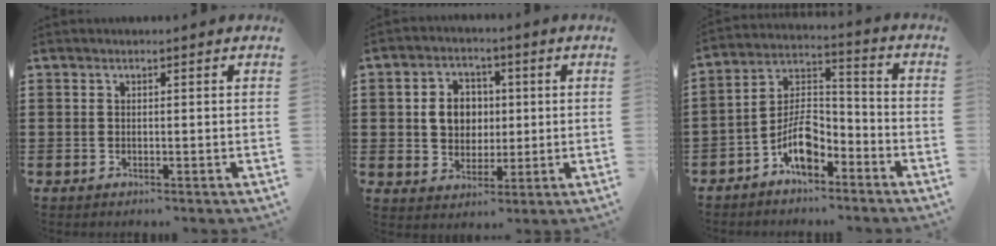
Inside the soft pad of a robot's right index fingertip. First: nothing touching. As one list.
[{"total": 6.4, "force": [0.6, 5.4, 3.3], "torque": [-0.075, 0.017, 0.006]}, {"total": 7.9, "force": [-5.1, 3.5, 4.9], "torque": [-0.100, 0.008, -0.097]}]